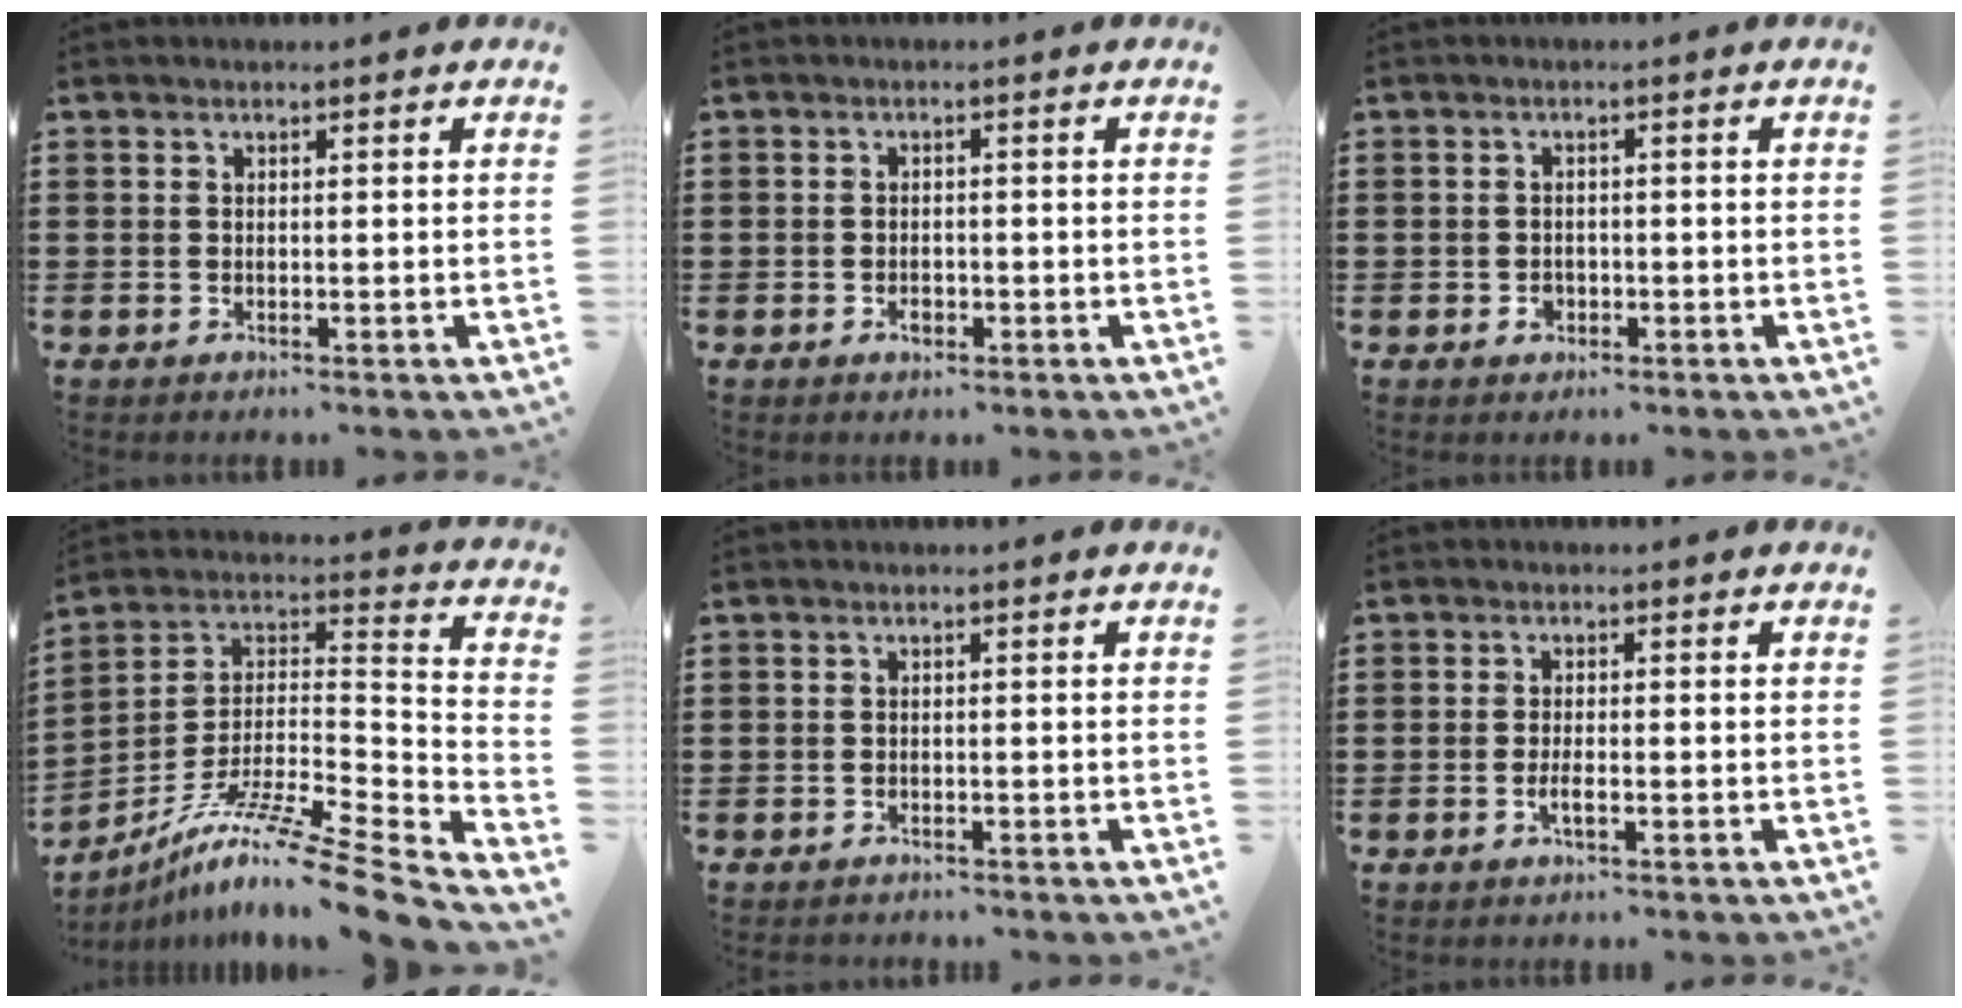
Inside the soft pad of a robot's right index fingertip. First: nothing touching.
{"total": 1.8, "force": [-0.9, 1.0, 1.2], "torque": [-0.024, -0.001, -0.016]}
{"total": 1.6, "force": [-0.7, 1.2, 0.8], "torque": [-0.018, 0.001, -0.016]}
{"total": 11.7, "force": [-9.0, -0.2, 7.4], "torque": [-0.123, -0.001, -0.171]}
{"total": 0.8, "force": [-0.8, 0.2, 0.0], "torque": [-0.003, 0.000, -0.016]}
{"total": 2.0, "force": [-0.8, 0.4, 1.8], "torque": [-0.040, -0.004, -0.016]}